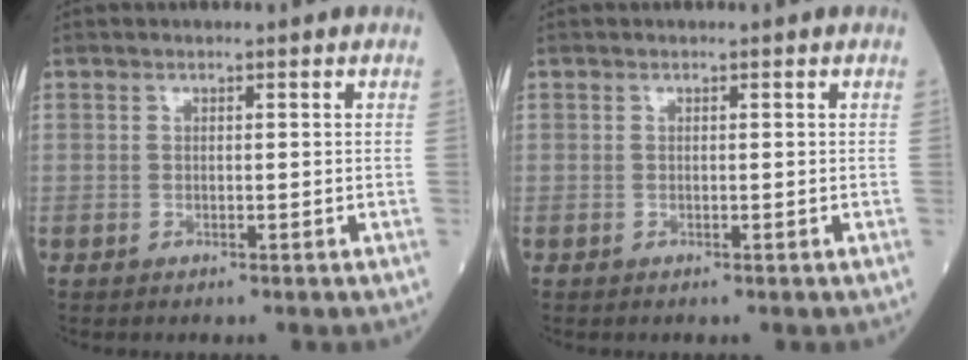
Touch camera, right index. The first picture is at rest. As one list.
[{"total": 0.0}]